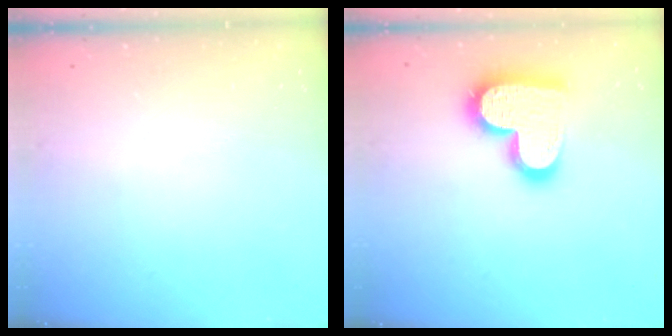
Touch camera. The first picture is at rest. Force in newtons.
{"total": 17.9, "press": 17.8, "slide": 1.3}